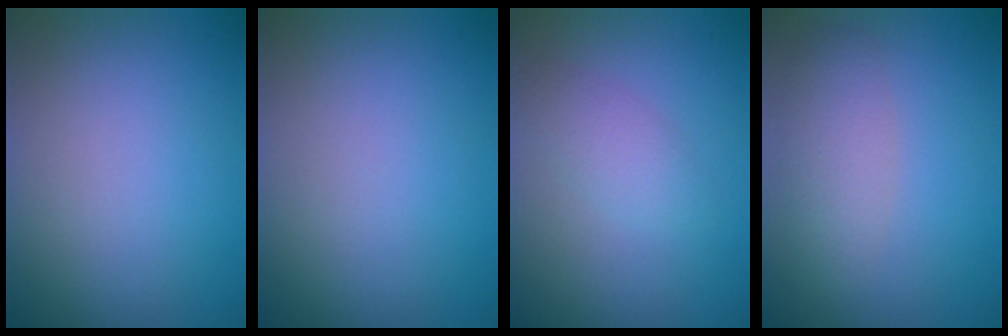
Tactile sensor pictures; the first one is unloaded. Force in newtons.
{"total": 0.0}
{"total": 2.0, "press": 2.0, "slide": 0.1}
{"total": 3.0, "press": 3.0, "slide": 0.2}